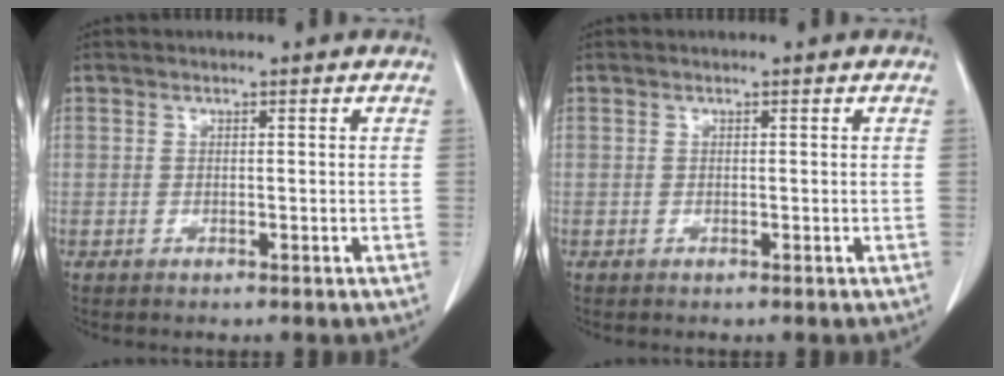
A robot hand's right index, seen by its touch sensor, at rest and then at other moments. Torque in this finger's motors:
{"motor_torque": [0.00, 0.00, 0.00, 0.00]}